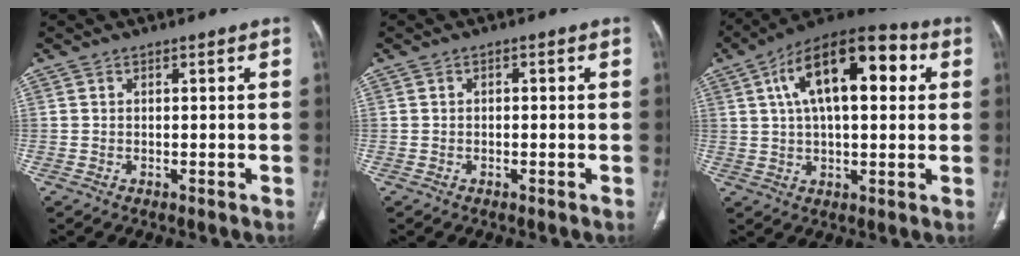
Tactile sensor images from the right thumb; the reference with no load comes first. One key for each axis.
{"total": 0.7, "fx": -0.1, "fy": 0.6, "fz": 0.5, "tx": -0.003, "ty": 0.003, "tz": -0.006}
{"total": 19.4, "fx": 5.4, "fy": 9.0, "fz": 16.3, "tx": -0.242, "ty": 0.023, "tz": 0.075}